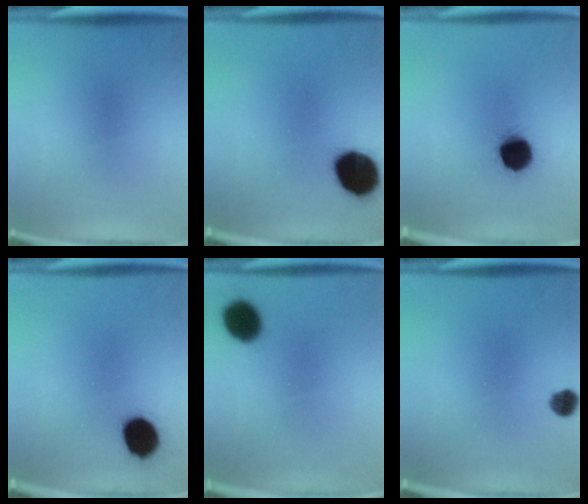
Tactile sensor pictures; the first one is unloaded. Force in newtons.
{"total": 14.8}
{"total": 11.5}
{"total": 9.9}
{"total": 9.2}
{"total": 3.1}